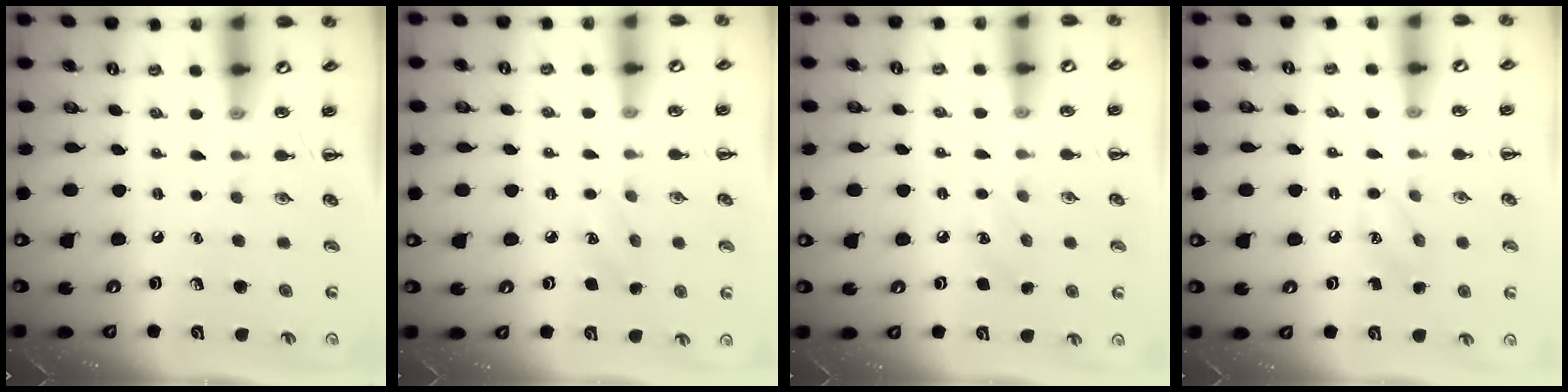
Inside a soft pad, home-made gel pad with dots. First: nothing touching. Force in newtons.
{"total": 4.5, "press": 4.3, "slide": 1.2}
{"total": 5.9, "press": 5.6, "slide": 1.7}
{"total": 7.0, "press": 6.7, "slide": 1.9}